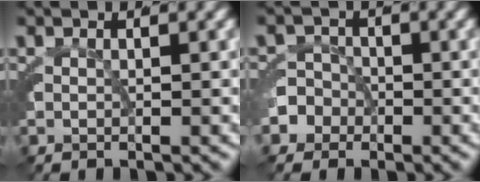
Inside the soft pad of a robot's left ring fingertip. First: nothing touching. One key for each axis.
{"total": 4.6, "fx": -1.5, "fy": 4.3, "fz": 0.9, "tx": -0.035, "ty": -0.010, "tz": -0.032}